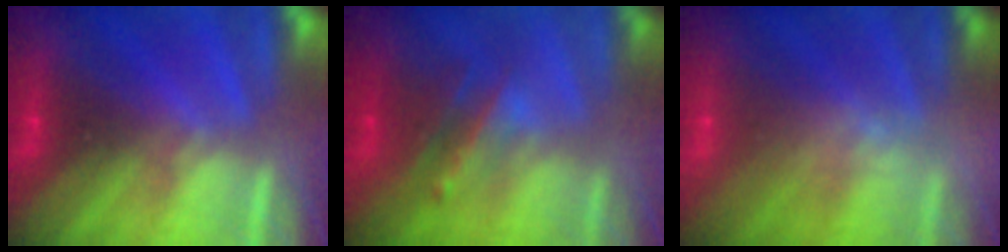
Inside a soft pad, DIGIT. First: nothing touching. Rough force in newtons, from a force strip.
{"total": 2.4}
{"total": 2.4}